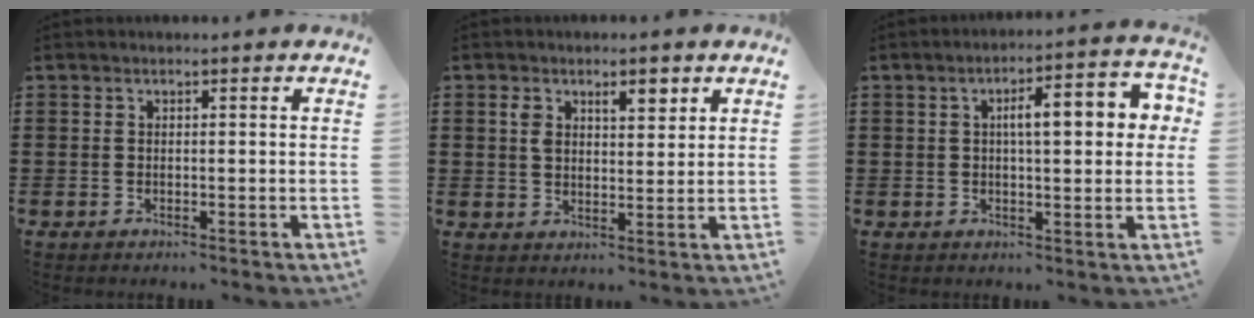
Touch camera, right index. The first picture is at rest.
{"total": 4.1, "force": [2.1, 1.9, 3.0], "torque": [-0.049, 0.003, 0.033]}
{"total": 7.4, "force": [1.3, 2.1, 6.9], "torque": [-0.108, 0.001, 0.012]}